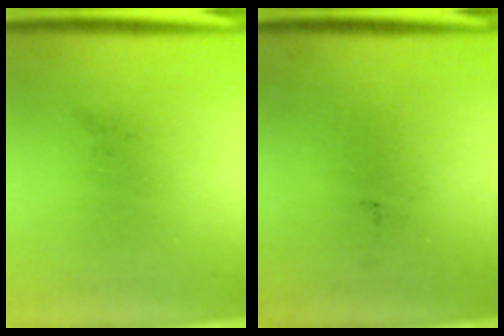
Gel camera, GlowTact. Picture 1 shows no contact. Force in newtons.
{"total": 0.0}